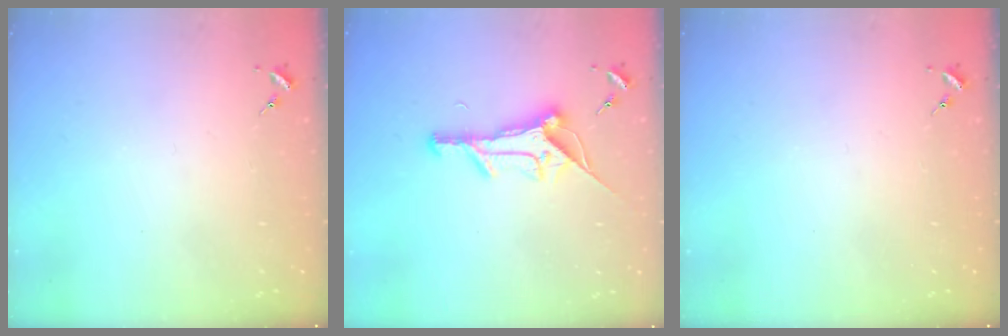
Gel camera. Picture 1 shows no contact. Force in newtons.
{"total": 14.0, "press": 14.0, "slide": 0.6}
{"total": 0.0}